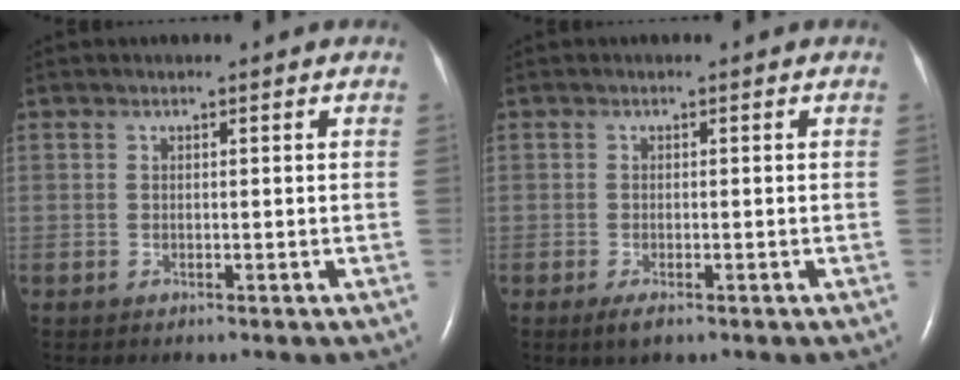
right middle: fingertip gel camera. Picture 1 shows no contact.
{"total": 1.7, "force": [-1.0, 0.4, 1.3], "torque": [-0.027, -0.006, -0.018]}